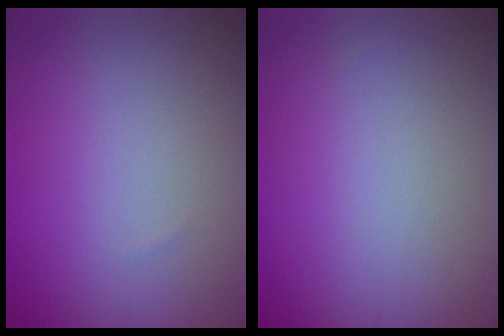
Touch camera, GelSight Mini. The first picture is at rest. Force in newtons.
{"total": 0.0}